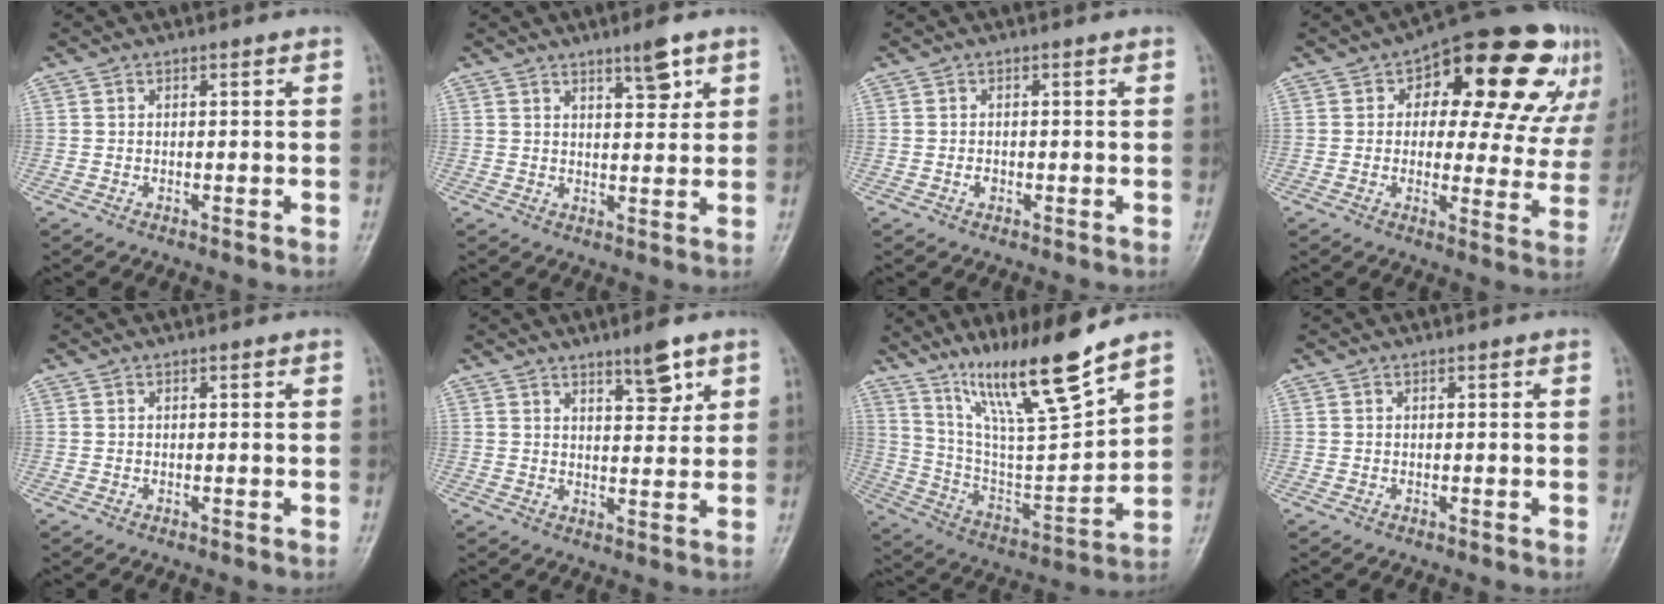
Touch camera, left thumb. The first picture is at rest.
{"total": 4.6, "force": [2.9, 1.2, 3.4], "torque": [-0.044, -0.020, 0.046]}
{"total": 1.1, "force": [-0.4, 0.8, 0.6], "torque": [-0.007, 0.001, -0.008]}
{"total": 21.1, "force": [8.7, 10.7, 15.9], "torque": [-0.148, 0.010, 0.111]}
{"total": 0.0}
{"total": 5.5, "force": [3.6, 1.6, 3.9], "torque": [-0.047, -0.026, 0.055]}
{"total": 18.8, "force": [13.3, 2.1, 13.1], "torque": [-0.206, -0.073, 0.246]}
{"total": 0.0}